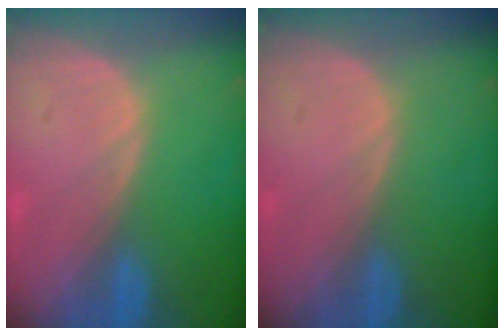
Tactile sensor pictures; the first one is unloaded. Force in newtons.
{"total": 0.0}